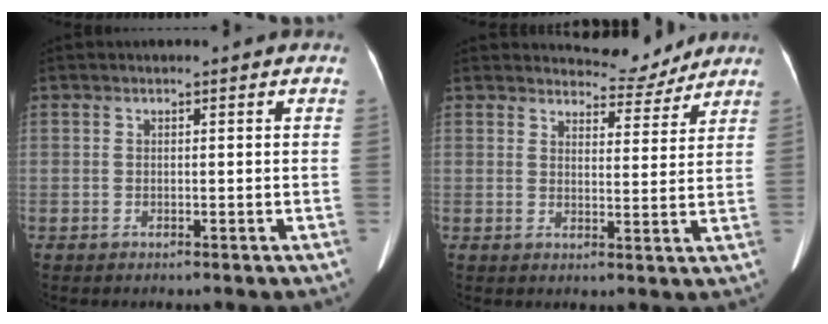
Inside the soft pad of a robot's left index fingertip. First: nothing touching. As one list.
[{"total": 5.9, "force": [5.7, 1.4, -0.1], "torque": [0.001, -0.005, 0.072]}]